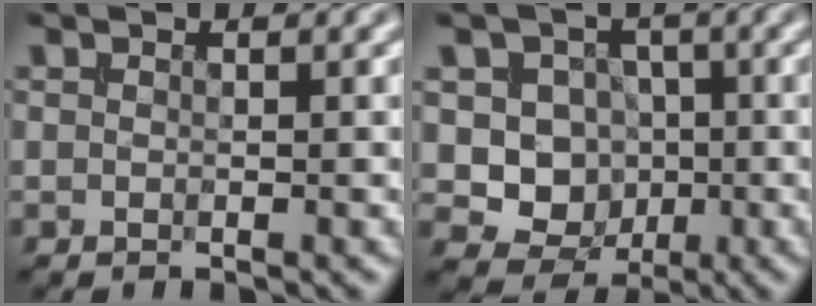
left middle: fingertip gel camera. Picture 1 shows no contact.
{"total": 6.2, "force": [-0.2, 5.8, 2.3], "torque": [-0.014, 0.007, -0.022]}